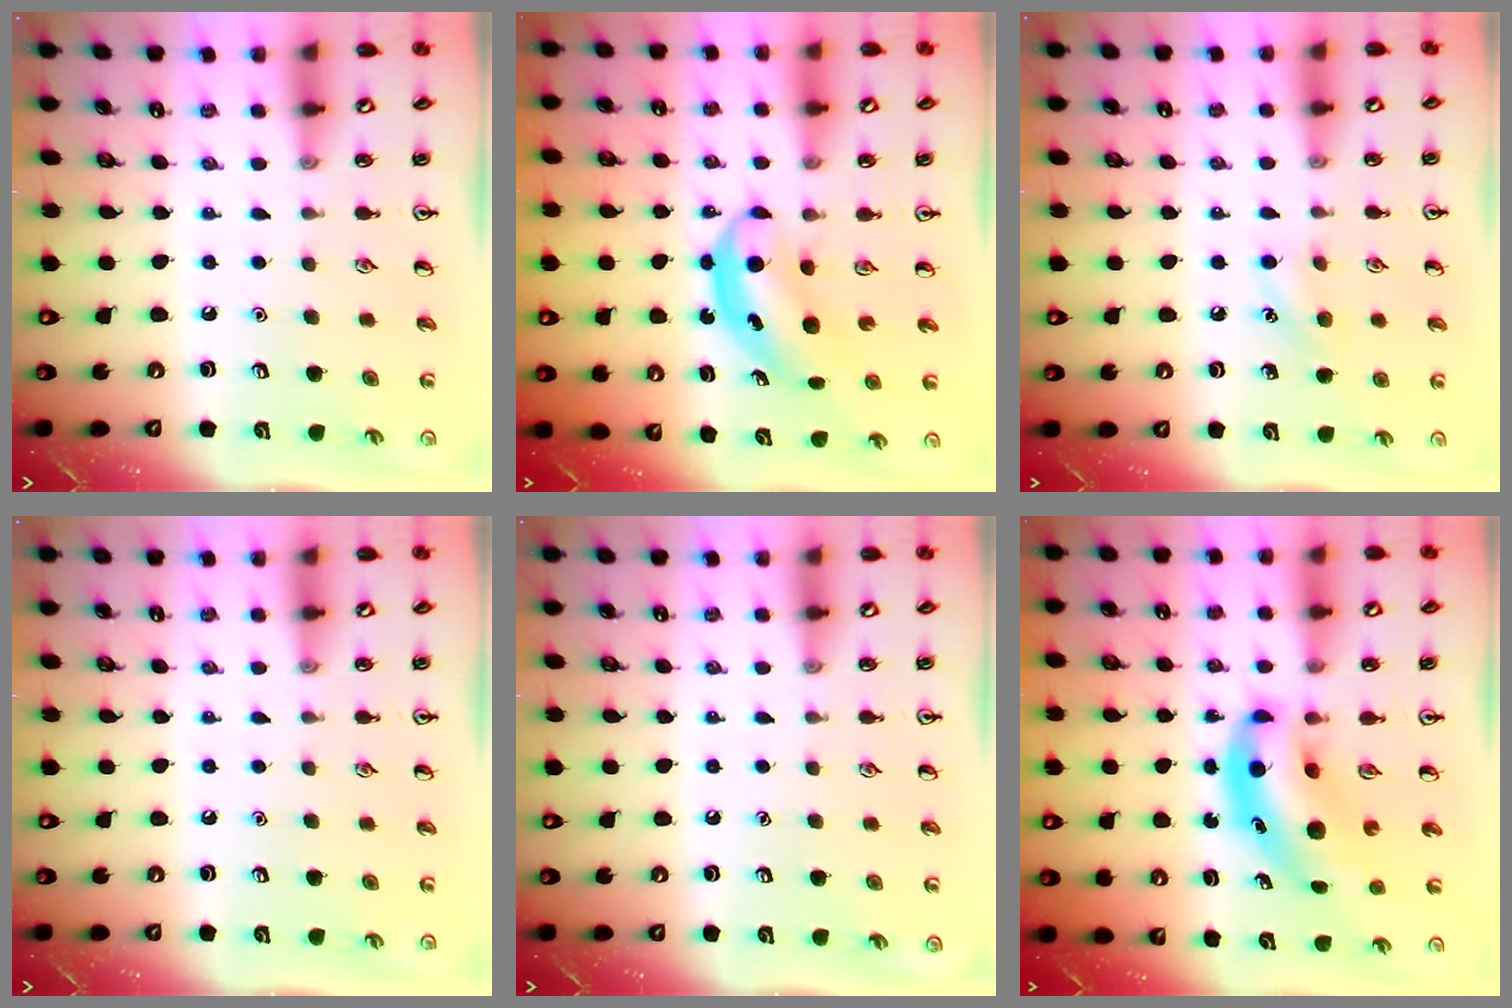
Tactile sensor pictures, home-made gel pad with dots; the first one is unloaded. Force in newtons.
{"total": 5.9, "press": 5.8, "slide": 1.2}
{"total": 6.9, "press": 6.6, "slide": 2.0}
{"total": 0.0}
{"total": 0.0}
{"total": 8.9, "press": 8.5, "slide": 2.5}